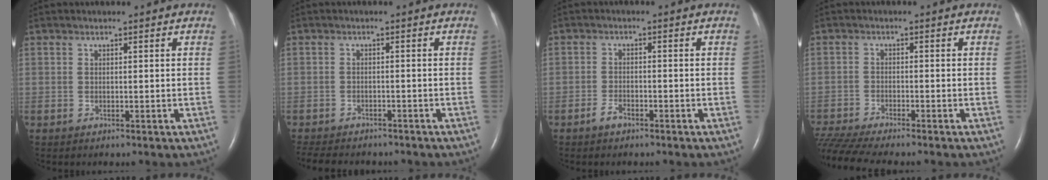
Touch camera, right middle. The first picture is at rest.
{"total": 10.9, "force": [-9.4, 3.5, 4.3], "torque": [-0.084, -0.007, -0.123]}
{"total": 2.2, "force": [-1.6, 0.8, 1.2], "torque": [-0.031, 0.000, -0.030]}
{"total": 9.4, "force": [-8.5, -0.4, 4.1], "torque": [-0.076, -0.020, -0.144]}